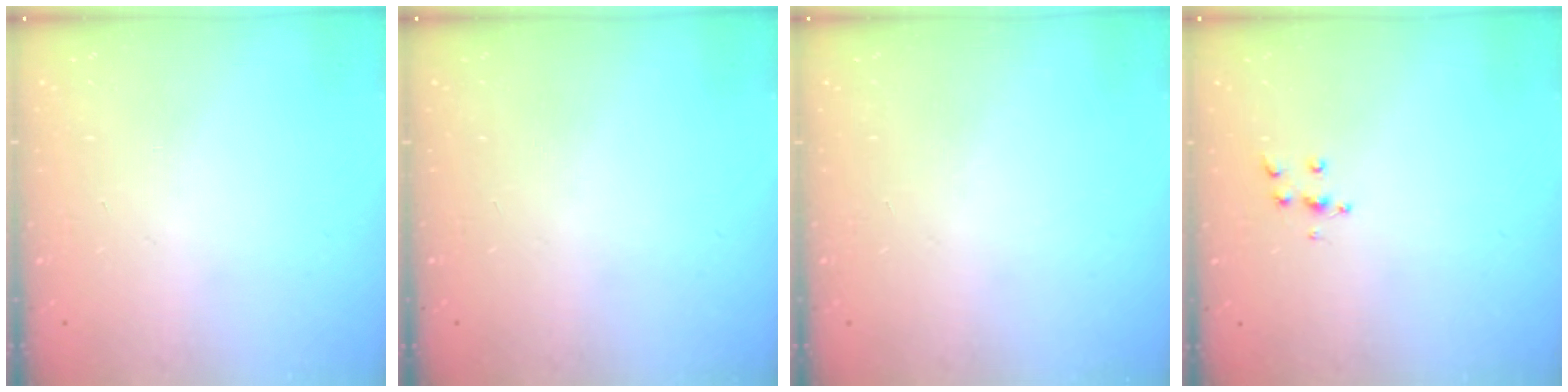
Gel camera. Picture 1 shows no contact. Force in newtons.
{"total": 0.0}
{"total": 0.0}
{"total": 5.9, "press": 5.9, "slide": 0.3}